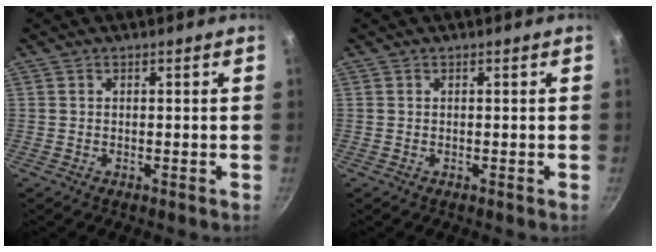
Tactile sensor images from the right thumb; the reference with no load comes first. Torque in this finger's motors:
{"motor_torque": [-0.04, -0.23, 0.24, 0.06, 0.02]}